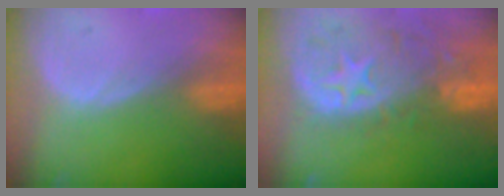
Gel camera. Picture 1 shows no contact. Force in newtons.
{"total": 12.4, "press": 10.5, "slide": 6.7}